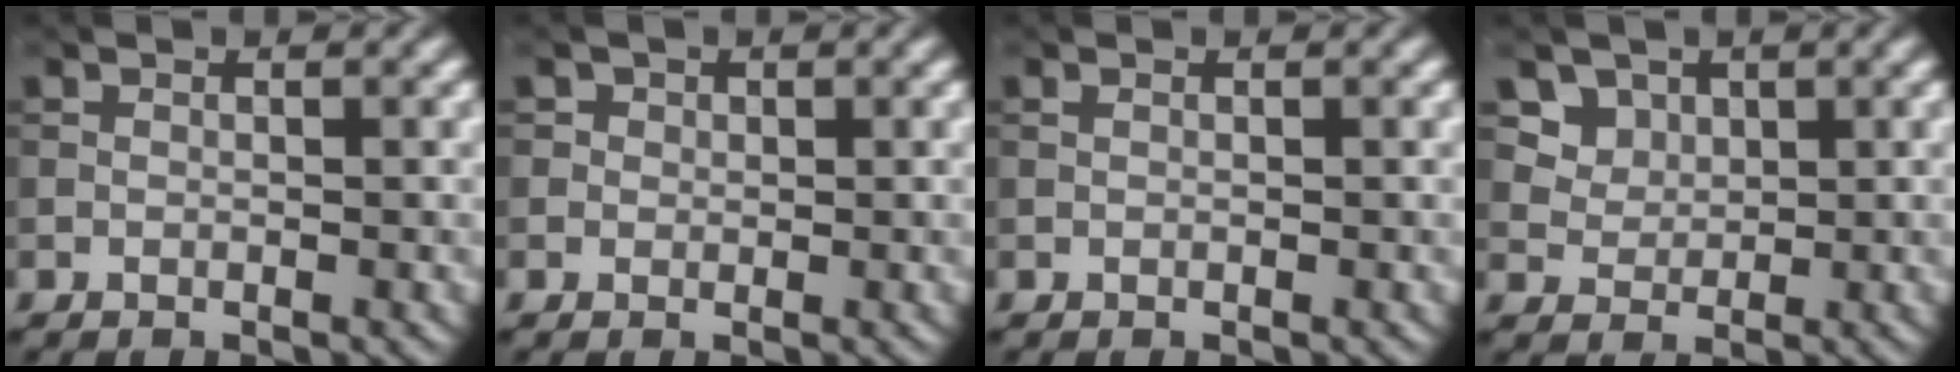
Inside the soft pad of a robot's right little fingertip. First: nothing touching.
{"total": 1.1, "force": [0.3, 1.0, 0.0], "torque": [0.009, -0.004, 0.000]}
{"total": 0.0}
{"total": 4.6, "force": [2.5, 3.6, 1.4], "torque": [-0.035, -0.003, 0.052]}